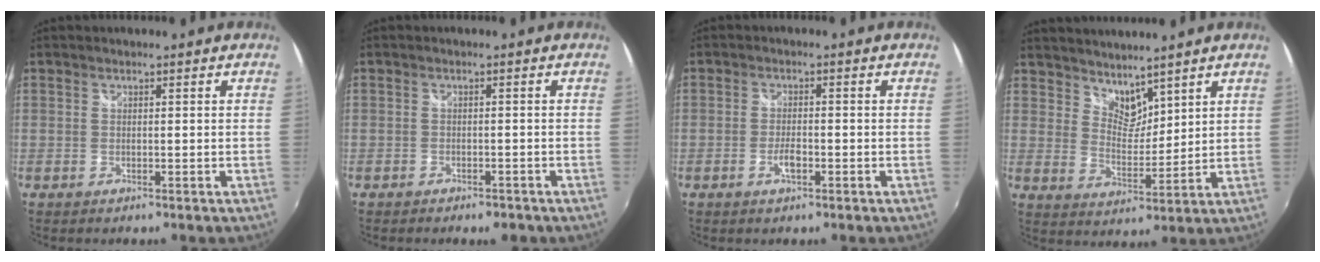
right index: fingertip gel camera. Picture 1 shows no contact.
{"total": 3.6, "force": [-2.8, 1.7, 1.4], "torque": [-0.033, -0.010, -0.039]}
{"total": 2.9, "force": [-1.3, 1.1, 2.3], "torque": [-0.050, -0.002, -0.025]}
{"total": 6.2, "force": [5.4, 2.5, 1.7], "torque": [-0.016, 0.000, 0.100]}